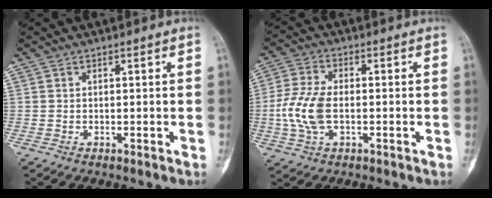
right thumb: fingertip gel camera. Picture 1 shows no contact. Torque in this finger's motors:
{"motor_torque": [0.10, 0.10, 1.02, -0.12, 0.09]}